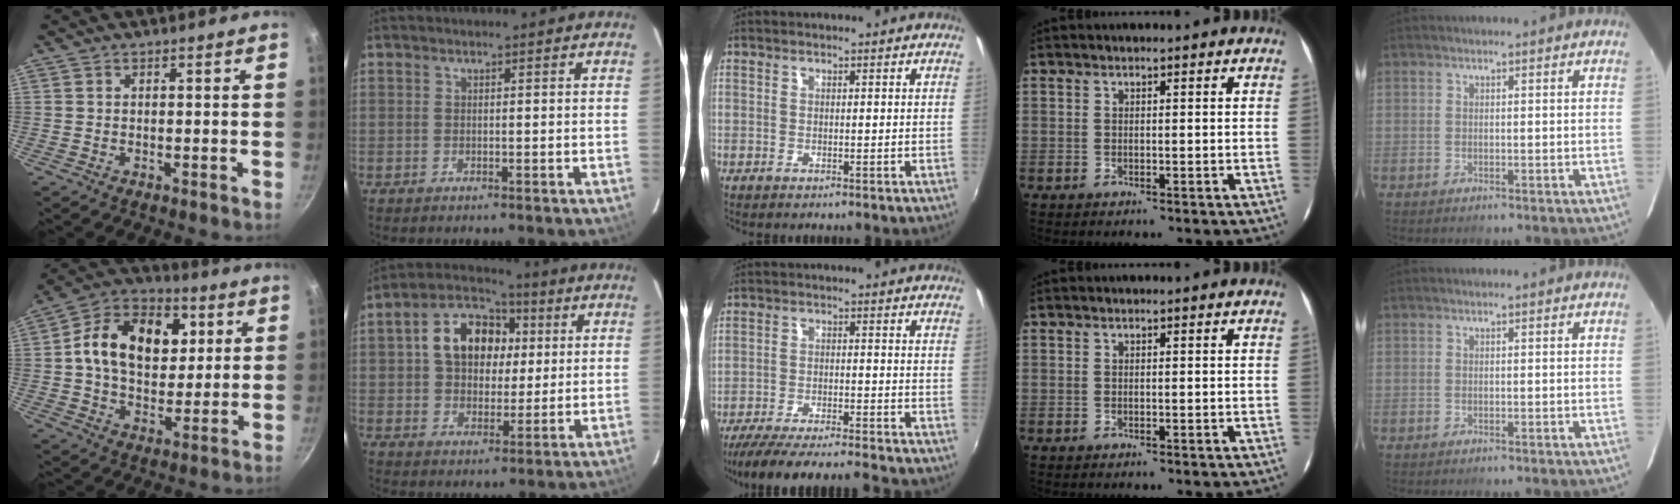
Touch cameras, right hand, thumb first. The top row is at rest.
{"thumb": {"total": 18.9, "force": [4.2, 13.2, 12.9], "torque": [-0.175, 0.010, 0.055]}, "index": {"total": 12.7, "force": [2.8, 9.3, 8.2], "torque": [-0.162, 0.042, 0.050]}, "middle": {"total": 15.6, "force": [-14.1, 0.6, 6.6], "torque": [-0.135, -0.018, -0.224]}}